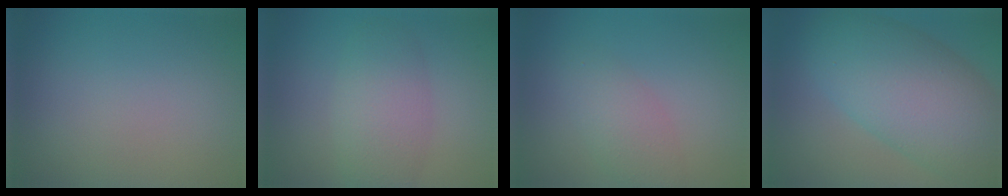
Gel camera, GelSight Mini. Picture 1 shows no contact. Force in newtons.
{"total": 4.5, "press": 4.5, "slide": 0.3}
{"total": 2.7, "press": 2.7, "slide": 0.1}
{"total": 10.0, "press": 10.0, "slide": 0.2}